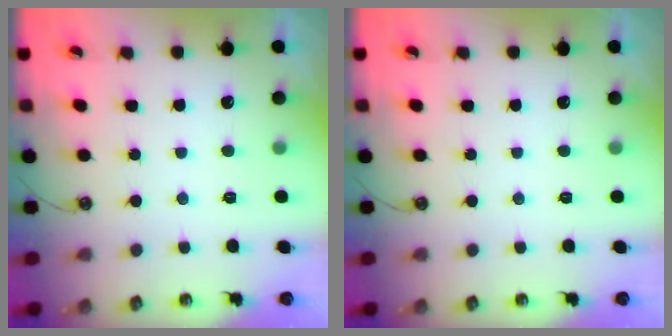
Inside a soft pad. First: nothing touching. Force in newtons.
{"total": 0.0}